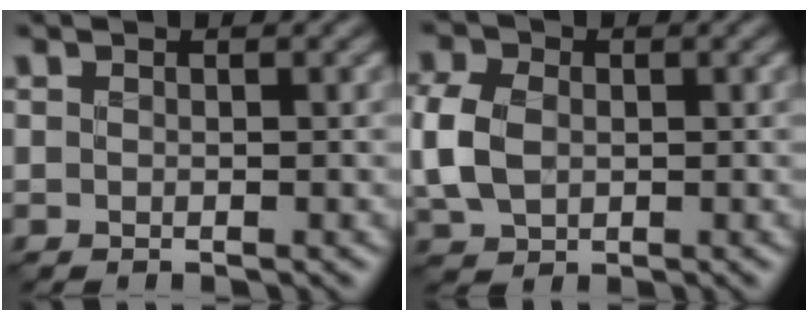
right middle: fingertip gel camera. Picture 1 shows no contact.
{"total": 4.5, "force": [-0.6, 3.3, 2.9], "torque": [-0.076, 0.002, -0.021]}